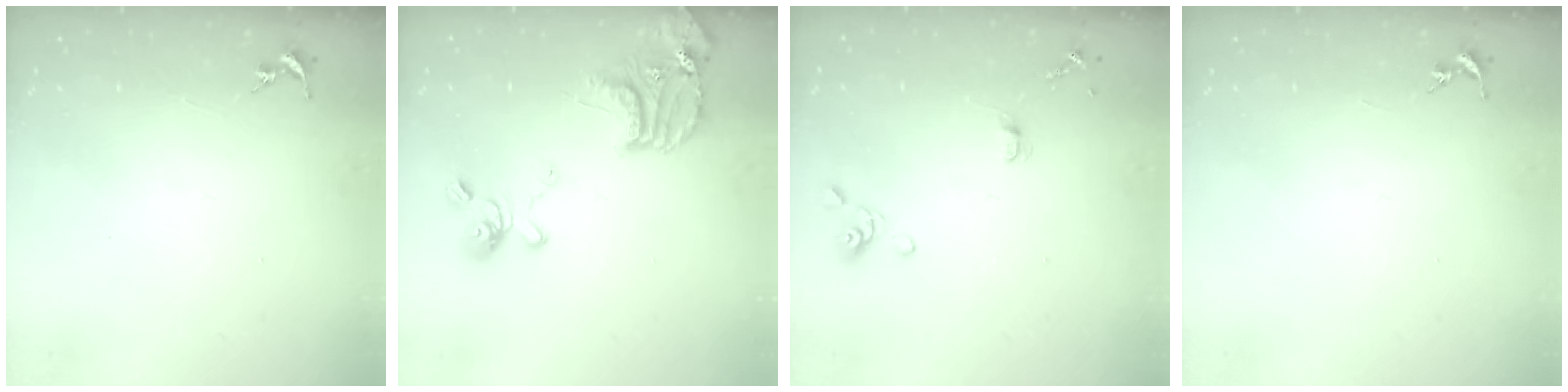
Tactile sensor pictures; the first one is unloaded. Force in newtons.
{"total": 19.3, "press": 19.2, "slide": 2.2}
{"total": 4.7, "press": 4.2, "slide": 2.2}
{"total": 0.0}